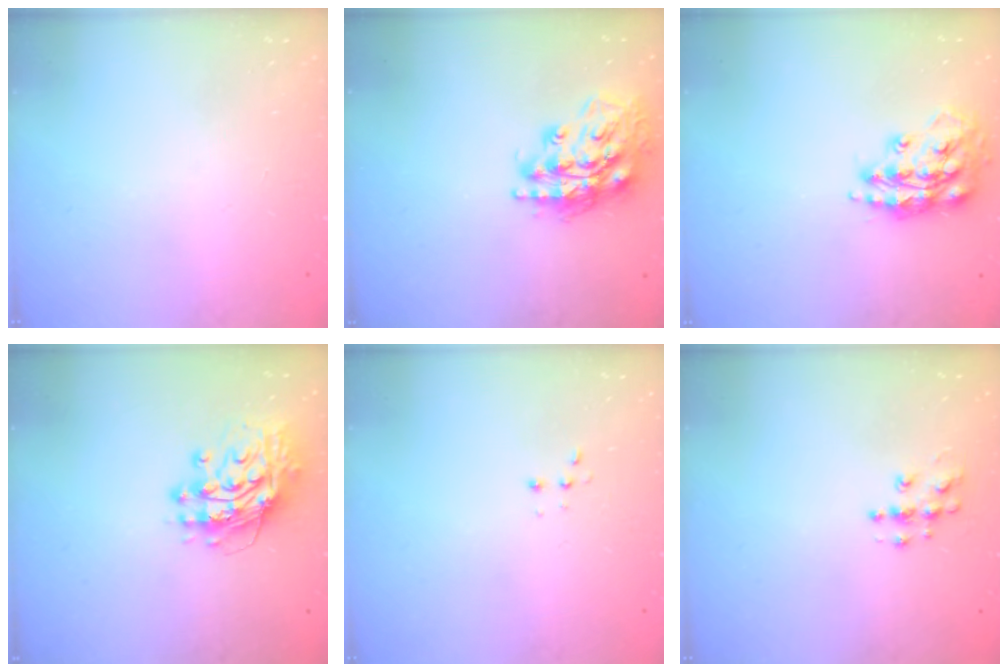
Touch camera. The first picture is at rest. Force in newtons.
{"total": 17.0, "press": 16.9, "slide": 2.3}
{"total": 17.4, "press": 17.4, "slide": 1.4}
{"total": 13.2, "press": 13.1, "slide": 1.2}
{"total": 2.7, "press": 2.7, "slide": 0.5}
{"total": 6.2, "press": 6.2, "slide": 0.2}